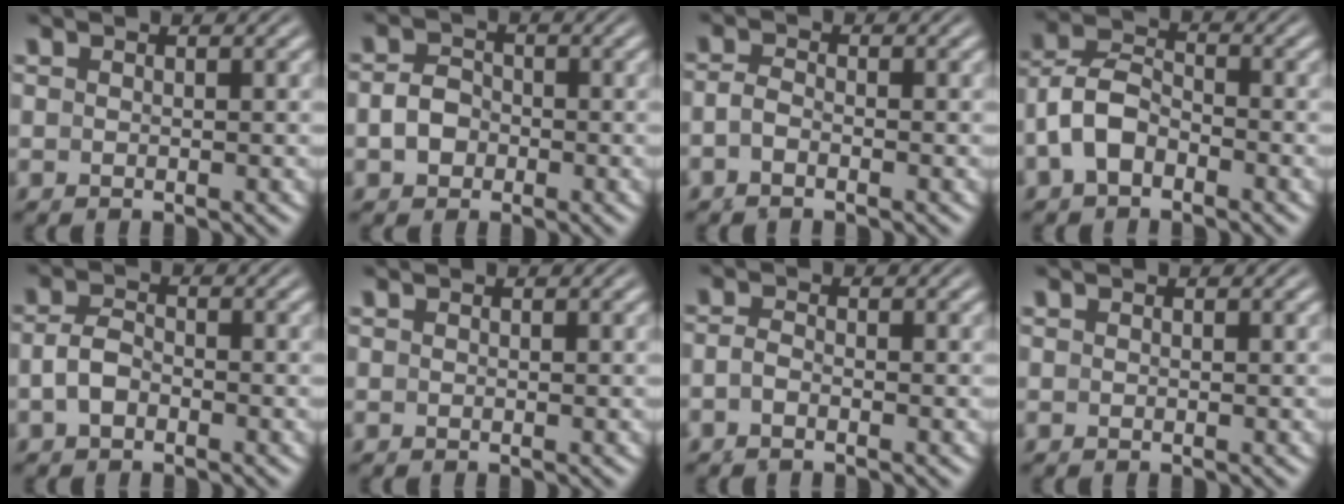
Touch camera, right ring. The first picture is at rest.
{"total": 2.6, "force": [-0.7, 2.3, 1.0], "torque": [-0.023, -0.004, -0.011]}
{"total": 1.8, "force": [-0.9, 1.1, 1.2], "torque": [-0.029, -0.009, -0.015]}
{"total": 5.9, "force": [-1.5, 5.1, 2.5], "torque": [-0.070, -0.013, -0.028]}
{"total": 2.2, "force": [-0.9, 1.6, 1.3], "torque": [-0.032, -0.007, -0.010]}
{"total": 0.0}
{"total": 1.4, "force": [-0.8, 0.7, 1.0], "torque": [-0.026, -0.008, -0.013]}
{"total": 0.0}